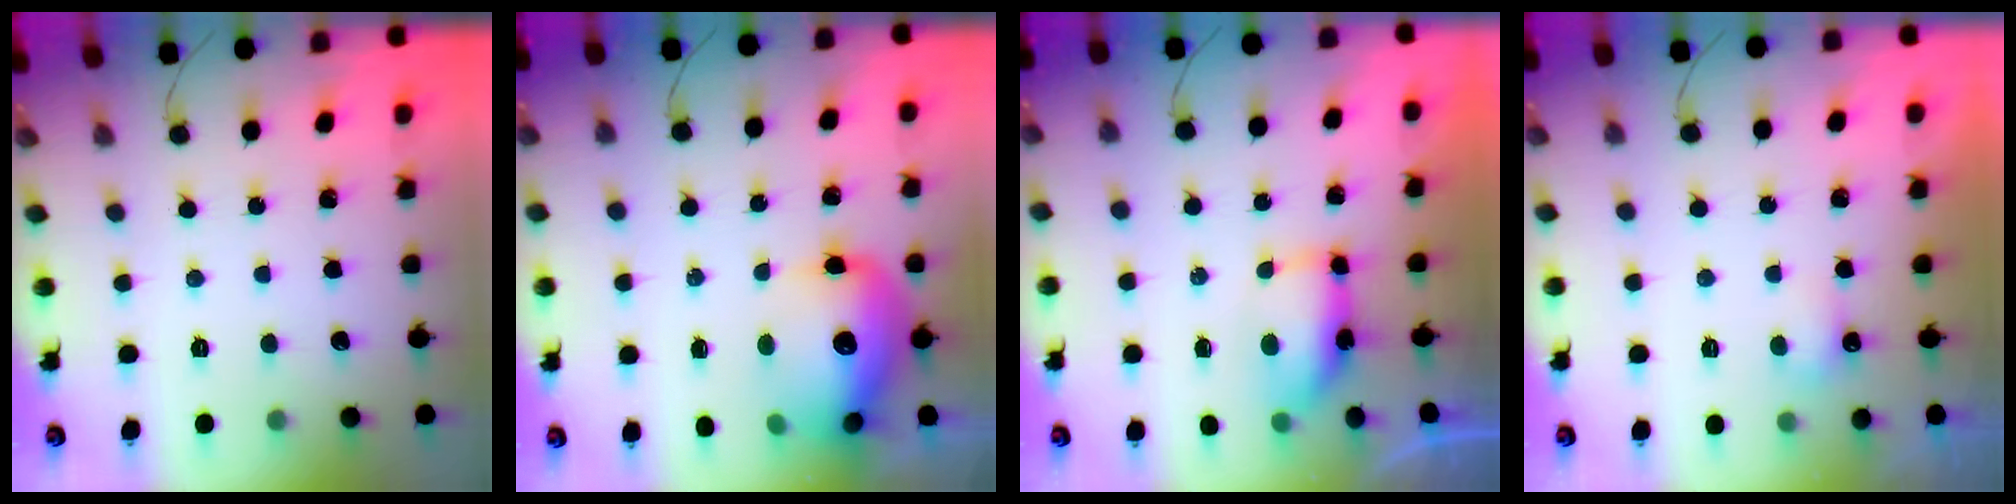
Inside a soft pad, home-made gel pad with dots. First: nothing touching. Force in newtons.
{"total": 16.7, "press": 16.2, "slide": 3.7}
{"total": 9.4, "press": 7.8, "slide": 5.3}
{"total": 3.2, "press": 3.1, "slide": 0.8}